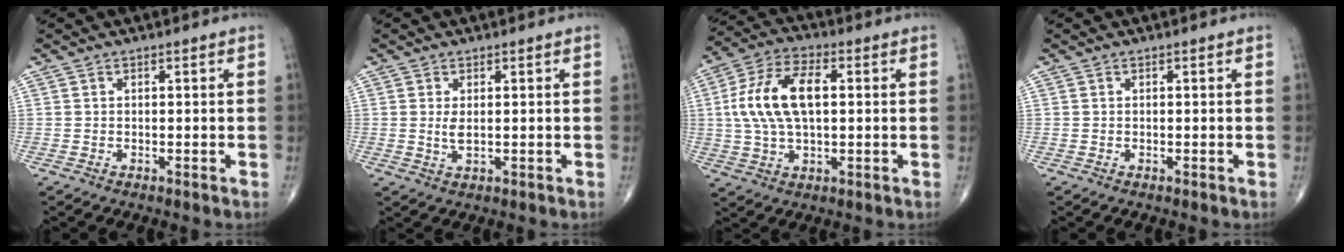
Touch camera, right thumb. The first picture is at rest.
{"total": 2.2, "force": [0.3, 0.9, 2.0], "torque": [-0.040, -0.007, 0.010]}
{"total": 13.8, "force": [1.6, 7.2, 11.7], "torque": [-0.233, 0.019, 0.028]}
{"total": 0.0}